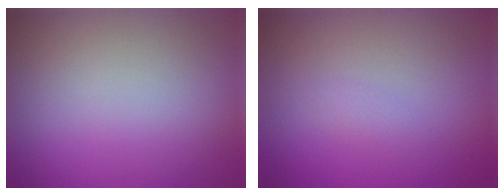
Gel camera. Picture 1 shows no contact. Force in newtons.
{"total": 0.9, "press": 0.9, "slide": 0.0}